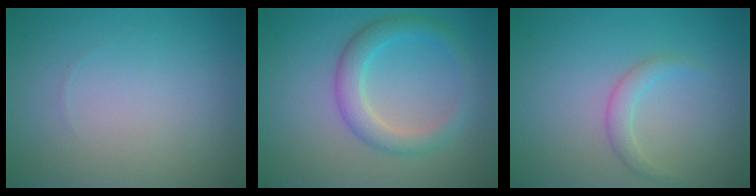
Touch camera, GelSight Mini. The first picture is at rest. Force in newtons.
{"total": 3.4, "press": 3.4, "slide": 0.1}
{"total": 1.6, "press": 1.6, "slide": 0.0}